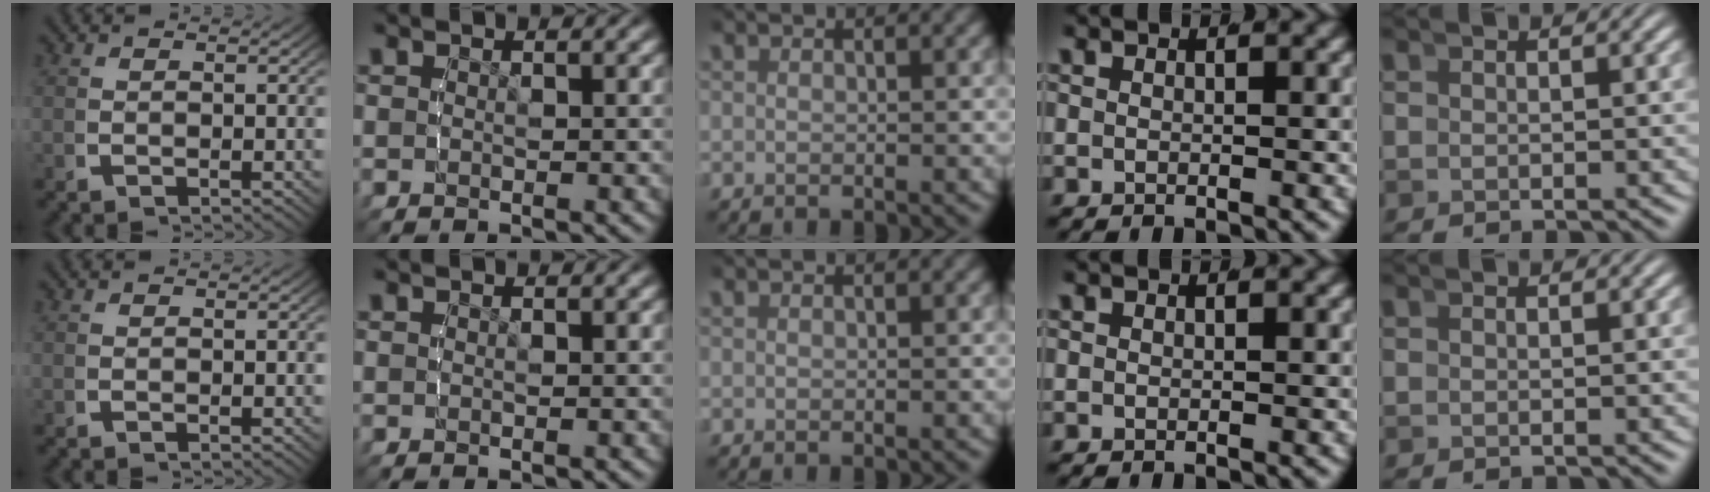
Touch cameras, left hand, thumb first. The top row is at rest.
{}